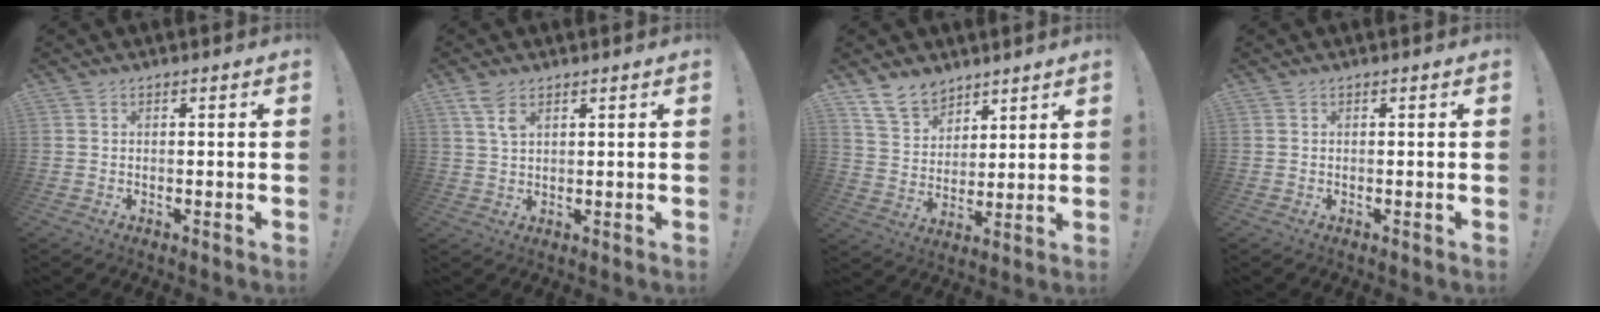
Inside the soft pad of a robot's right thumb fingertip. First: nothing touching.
{"total": 4.8, "force": [2.8, 2.0, 3.3], "torque": [-0.065, -0.007, 0.053]}
{"total": 10.9, "force": [8.6, 6.3, 2.2], "torque": [-0.039, -0.062, 0.169]}
{"total": 0.0}